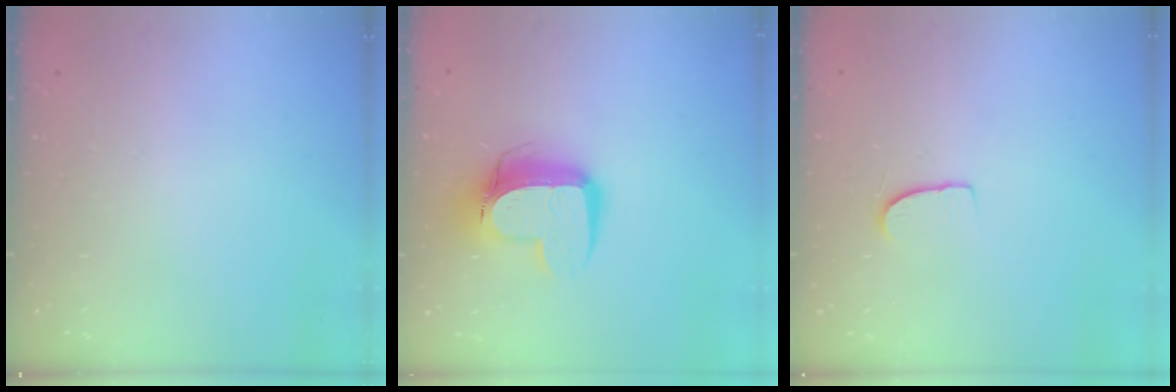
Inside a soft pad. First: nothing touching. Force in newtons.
{"total": 13.9, "press": 13.8, "slide": 1.4}
{"total": 5.7, "press": 5.6, "slide": 0.5}